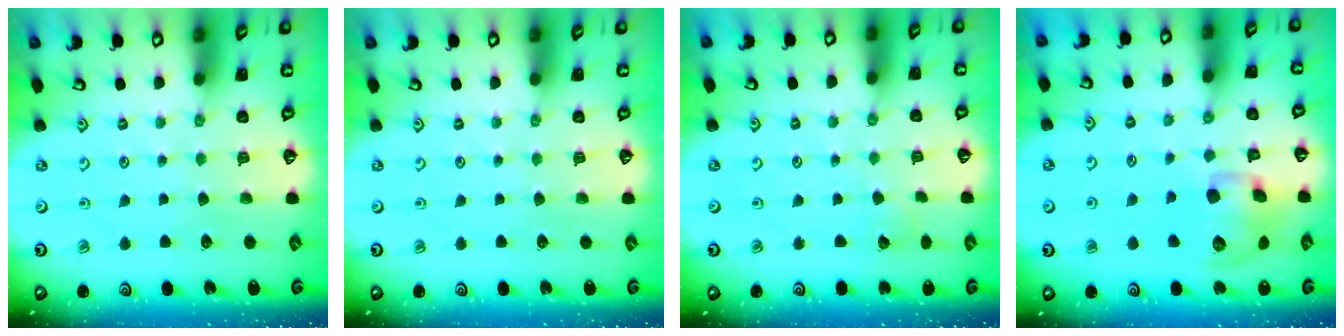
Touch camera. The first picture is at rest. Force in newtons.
{"total": 0.0}
{"total": 2.9, "press": 2.9, "slide": 0.3}
{"total": 12.2, "press": 12.0, "slide": 2.0}